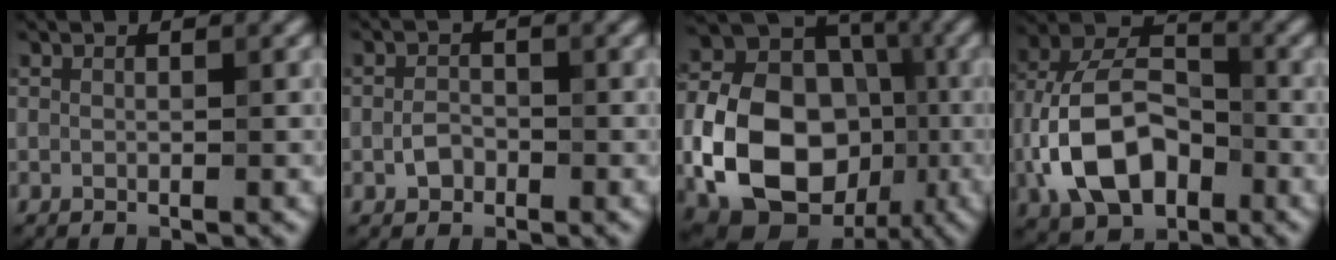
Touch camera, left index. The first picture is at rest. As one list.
[{"total": 1.6, "force": [-0.7, 1.2, 0.8], "torque": [-0.014, 0.003, -0.016]}, {"total": 14.0, "force": [-3.5, 10.4, 8.8], "torque": [-0.166, -0.012, -0.074]}, {"total": 10.2, "force": [-3.2, 6.5, 7.2], "torque": [-0.141, 0.012, -0.069]}]